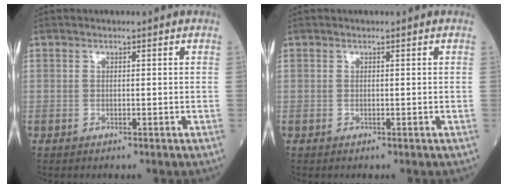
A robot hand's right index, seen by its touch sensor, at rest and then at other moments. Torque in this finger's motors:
{"motor_torque": [0.00, 0.00, 0.00, 0.00]}